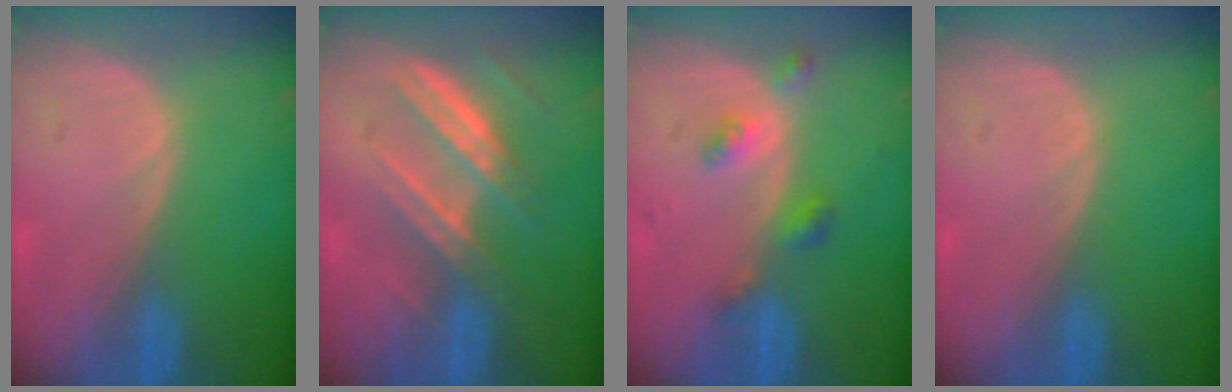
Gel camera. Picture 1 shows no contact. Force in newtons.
{"total": 7.9, "press": 7.0, "slide": 3.7}
{"total": 4.4, "press": 3.9, "slide": 2.0}
{"total": 0.0}